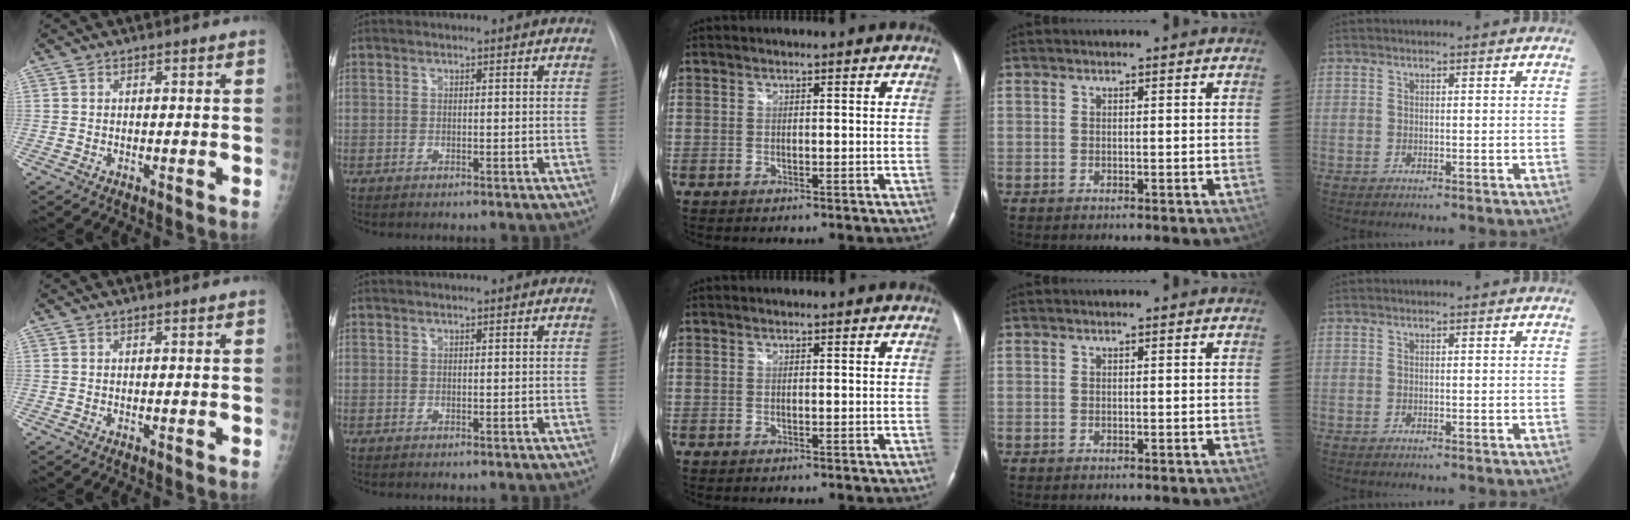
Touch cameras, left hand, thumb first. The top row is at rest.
{}